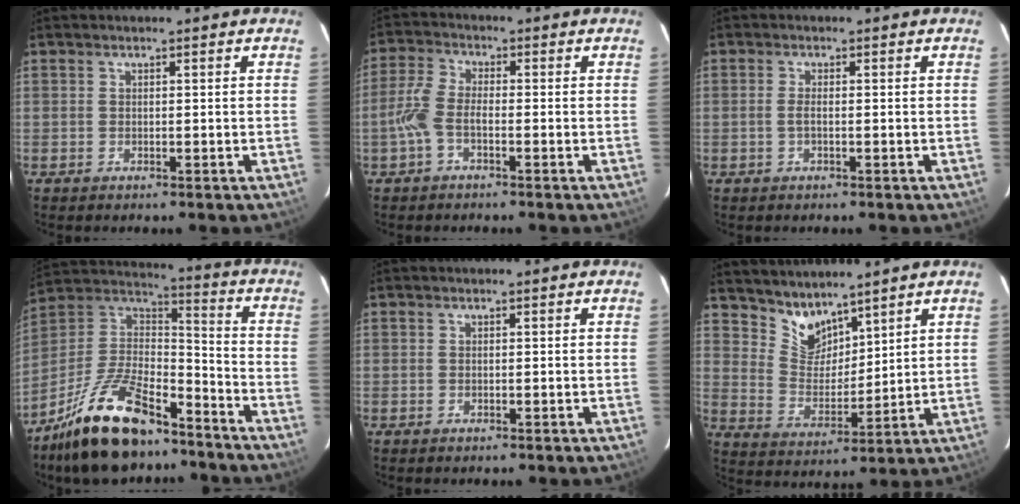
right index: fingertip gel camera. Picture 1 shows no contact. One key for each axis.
{"total": 5.0, "fx": -2.0, "fy": 2.0, "fz": 4.2, "tx": -0.103, "ty": 0.009, "tz": -0.043}
{"total": 1.5, "fx": -0.4, "fy": 0.3, "fz": 1.4, "tx": -0.030, "ty": 0.001, "tz": -0.008}
{"total": 21.2, "fx": -15.2, "fy": 8.0, "fz": 12.4, "tx": -0.253, "ty": 0.000, "tz": -0.262}
{"total": 0.0}
{"total": 7.6, "fx": 6.6, "fy": 3.3, "fz": 1.9, "tx": -0.029, "ty": 0.000, "tz": 0.134}